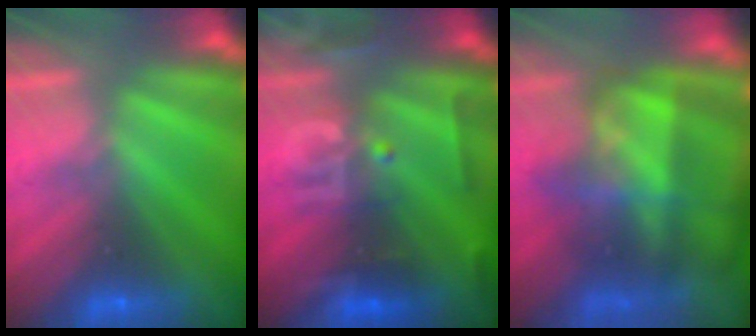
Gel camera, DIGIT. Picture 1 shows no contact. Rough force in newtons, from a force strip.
{"total": 2.8}
{"total": 9.4}